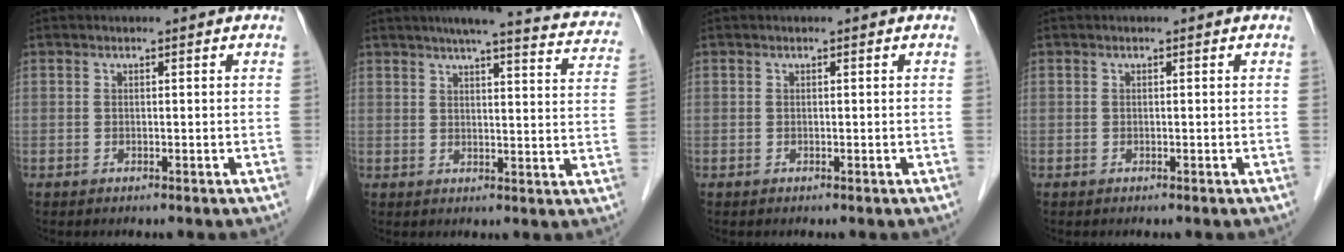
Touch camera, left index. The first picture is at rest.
{"total": 18.7, "force": [16.2, 2.4, 9.1], "torque": [-0.111, -0.005, 0.181]}
{"total": 0.0}
{"total": 0.0}